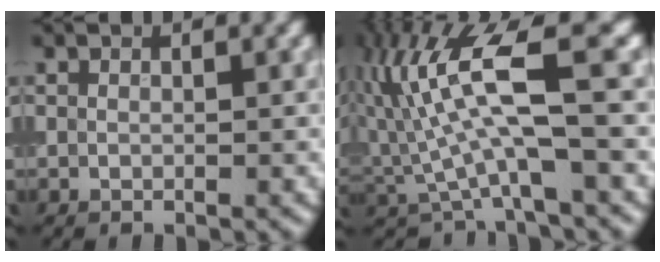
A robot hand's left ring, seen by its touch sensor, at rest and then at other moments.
{"total": 8.7, "force": [1.3, 2.5, 8.3], "torque": [-0.167, 0.000, 0.021]}